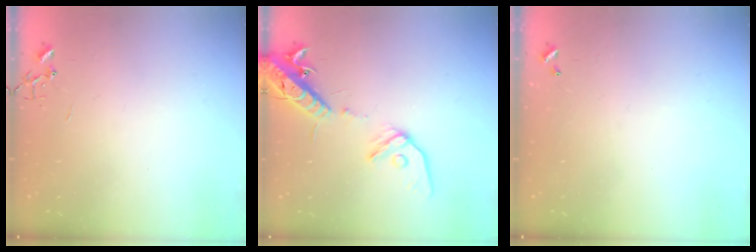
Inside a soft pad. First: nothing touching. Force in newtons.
{"total": 15.4, "press": 15.0, "slide": 3.5}
{"total": 0.0}